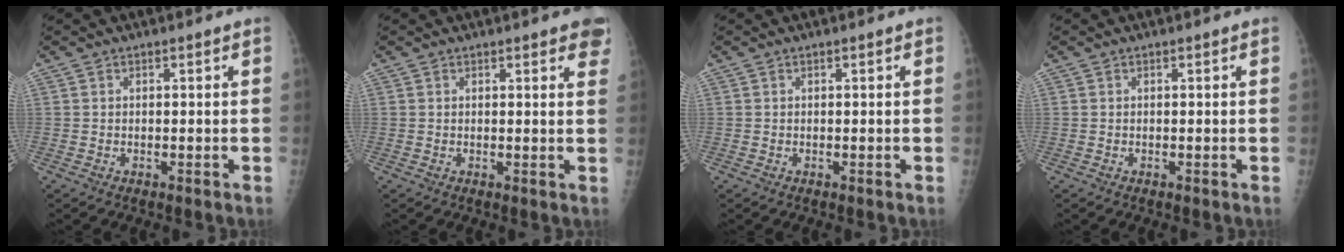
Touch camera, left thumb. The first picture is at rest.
{"total": 5.1, "force": [3.4, 1.6, 3.5], "torque": [-0.019, -0.004, 0.032]}
{"total": 0.0}
{"total": 0.0}